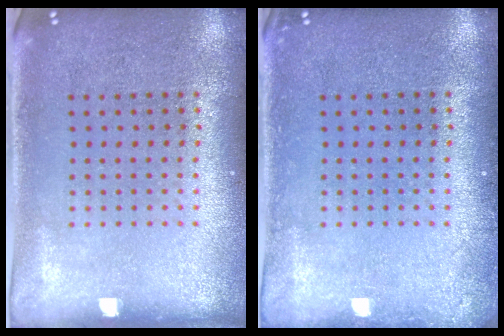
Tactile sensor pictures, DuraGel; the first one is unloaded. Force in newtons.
{"total": 0.8, "press": 0.8, "slide": 0.1}